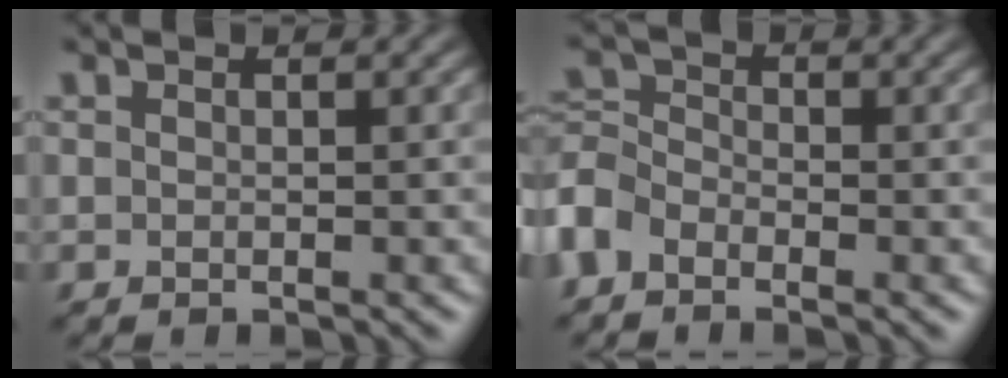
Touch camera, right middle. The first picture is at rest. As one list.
[{"total": 3.5, "force": [-2.1, 2.3, 1.7], "torque": [-0.038, 0.008, -0.059]}]